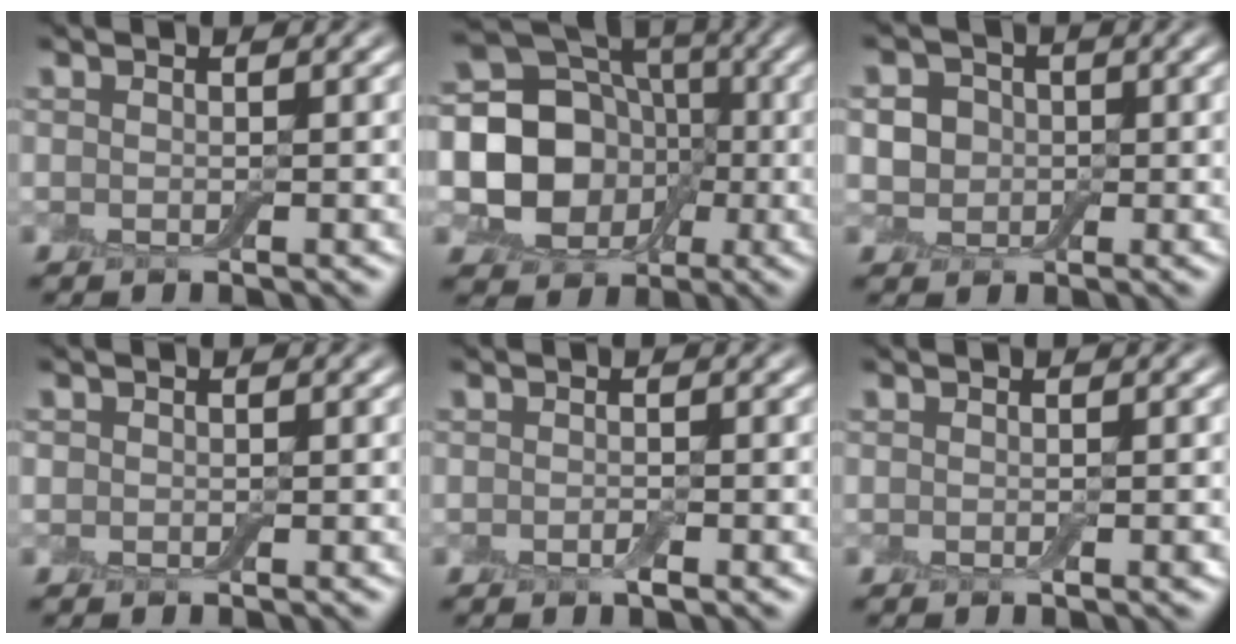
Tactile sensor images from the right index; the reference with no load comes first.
{"total": 11.0, "force": [-0.8, 9.4, 5.6], "torque": [-0.087, -0.004, -0.036]}
{"total": 3.6, "force": [0.2, 3.2, 1.6], "torque": [-0.017, 0.010, -0.015]}
{"total": 0.5, "force": [0.1, 0.5, 0.0], "torque": [0.003, -0.001, -0.001]}
{"total": 0.9, "force": [-0.4, 0.2, 0.8], "torque": [-0.014, -0.001, -0.007]}
{"total": 0.6, "force": [-0.2, 0.1, 0.6], "torque": [-0.009, -0.001, -0.003]}